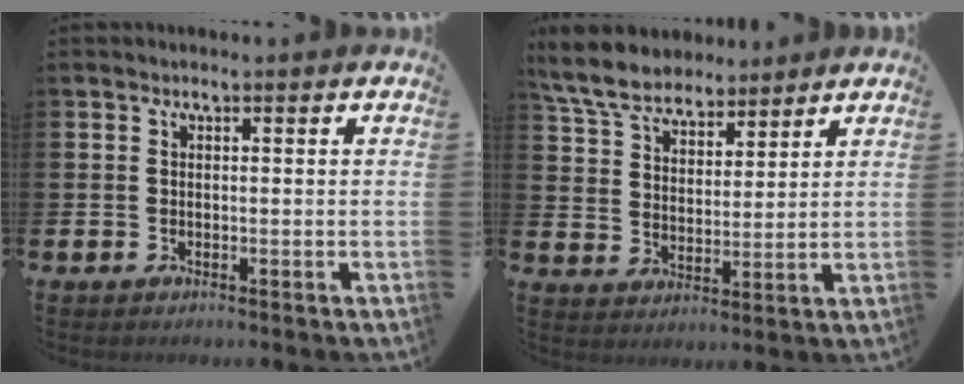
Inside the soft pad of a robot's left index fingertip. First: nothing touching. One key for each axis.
{"total": 7.0, "fx": 6.5, "fy": 2.2, "fz": 1.6, "tx": -0.064, "ty": -0.022, "tz": 0.121}